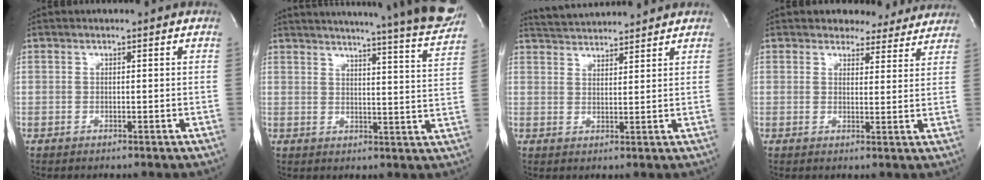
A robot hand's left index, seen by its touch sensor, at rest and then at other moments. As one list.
[{"total": 23.4, "force": [21.2, -0.4, 9.8], "torque": [-0.149, -0.076, 0.249]}, {"total": 7.1, "force": [6.9, 0.3, 1.4], "torque": [-0.034, 0.022, 0.113]}, {"total": 6.2, "force": [5.6, 2.6, 0.4], "torque": [0.009, -0.008, 0.052]}]